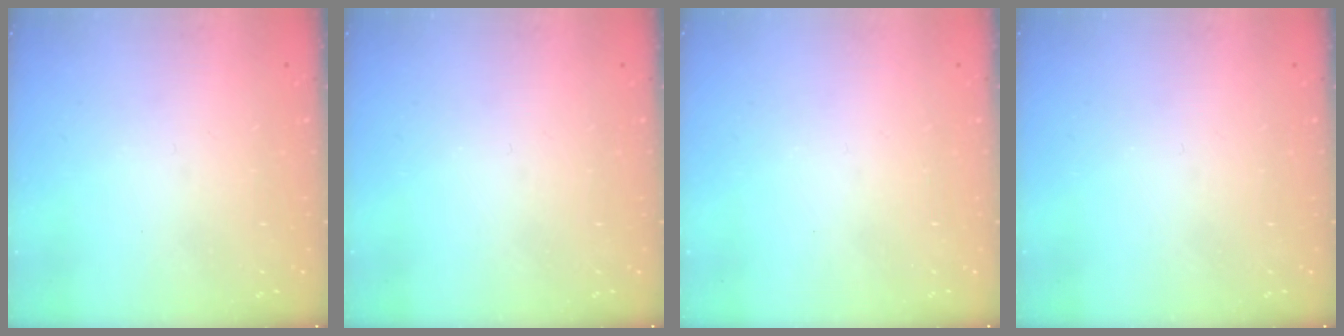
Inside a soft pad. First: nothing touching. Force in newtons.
{"total": 0.0}
{"total": 1.8, "press": 1.8, "slide": 0.1}
{"total": 0.0}